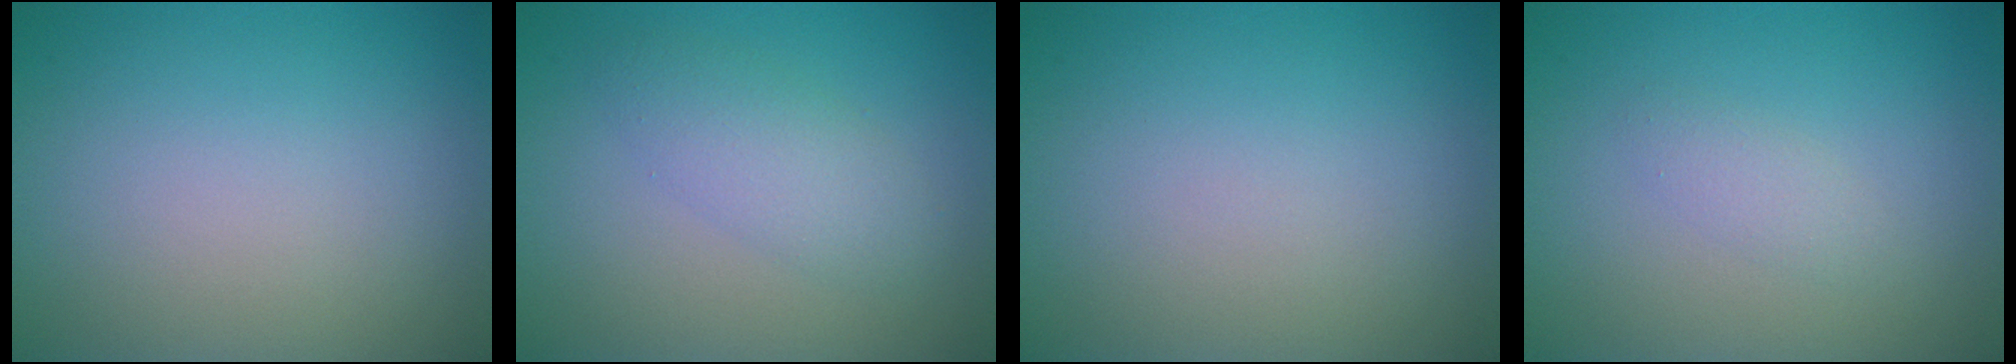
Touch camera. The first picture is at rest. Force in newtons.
{"total": 2.9, "press": 2.8, "slide": 0.2}
{"total": 0.0}
{"total": 1.2, "press": 1.2, "slide": 0.0}